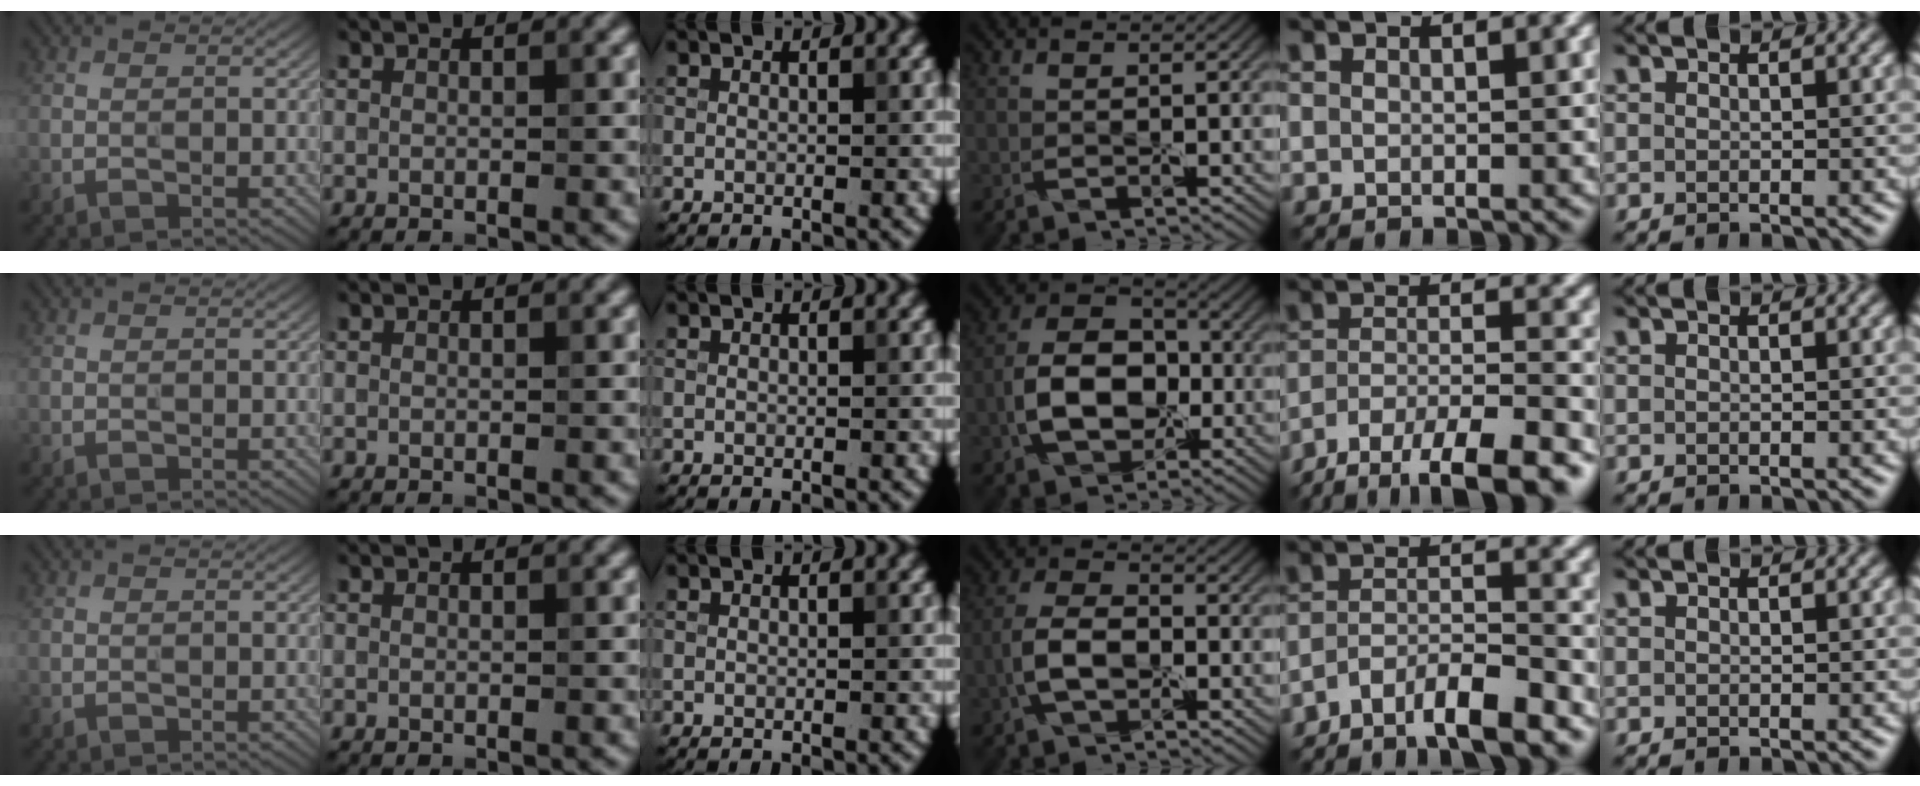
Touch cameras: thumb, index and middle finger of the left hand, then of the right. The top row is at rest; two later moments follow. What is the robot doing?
{"motion": "peel", "object": "shipping label"}